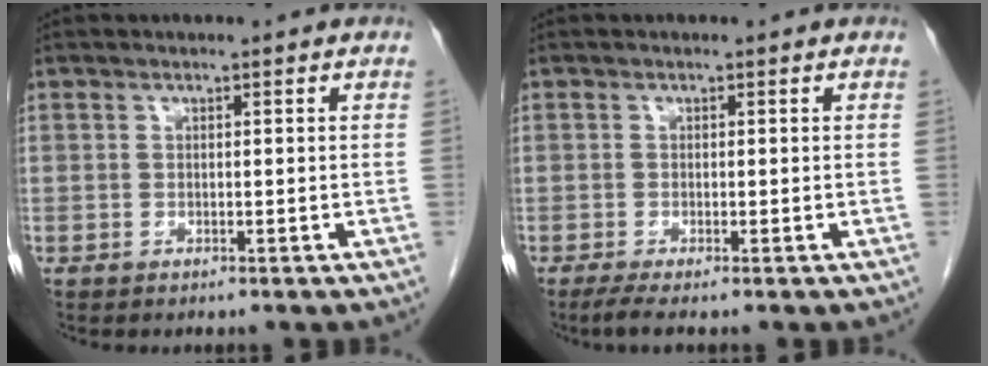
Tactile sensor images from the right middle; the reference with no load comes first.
{"total": 1.9, "force": [-1.3, -0.1, 1.4], "torque": [-0.034, -0.009, -0.028]}